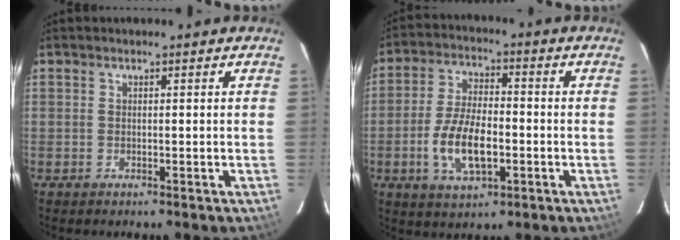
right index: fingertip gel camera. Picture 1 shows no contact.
{"total": 11.0, "force": [-3.1, 4.9, 9.4], "torque": [-0.190, -0.002, -0.052]}